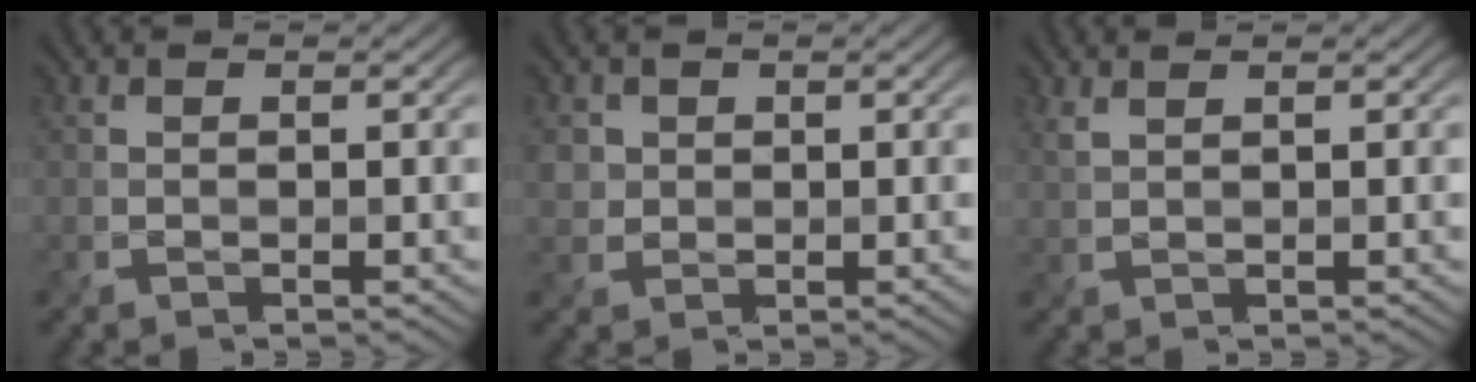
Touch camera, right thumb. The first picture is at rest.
{"total": 2.1, "force": [0.8, 2.0, 0.2], "torque": [-0.016, -0.003, 0.016]}
{"total": 1.4, "force": [1.1, 0.4, 0.7], "torque": [-0.021, 0.002, 0.024]}